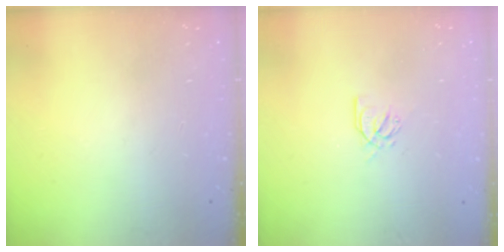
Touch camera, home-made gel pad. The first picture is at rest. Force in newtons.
{"total": 3.5, "press": 3.5, "slide": 0.2}